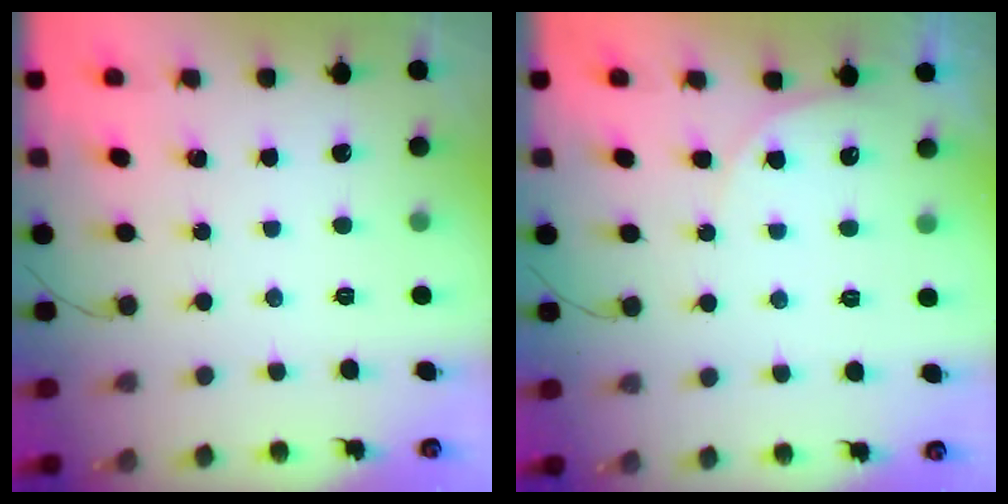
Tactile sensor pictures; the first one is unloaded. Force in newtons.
{"total": 4.4, "press": 4.4, "slide": 0.4}